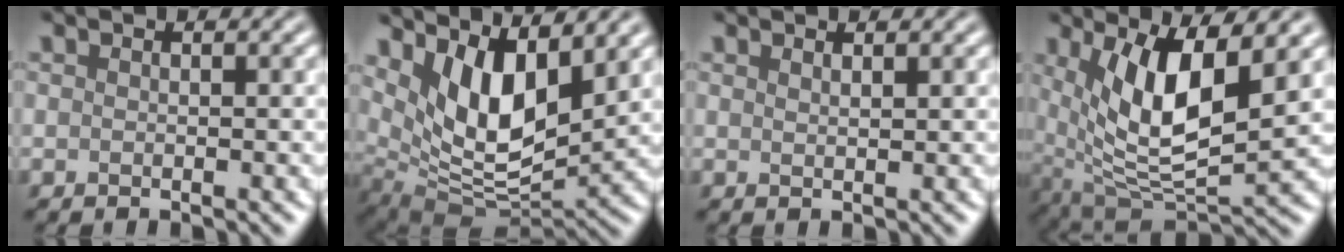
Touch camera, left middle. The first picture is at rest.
{"total": 9.3, "force": [3.9, 4.3, 7.2], "torque": [-0.141, -0.017, 0.074]}
{"total": 0.9, "force": [0.7, 0.2, 0.4], "torque": [0.000, 0.000, 0.011]}
{"total": 9.4, "force": [2.8, 3.4, 8.3], "torque": [-0.162, -0.011, 0.051]}